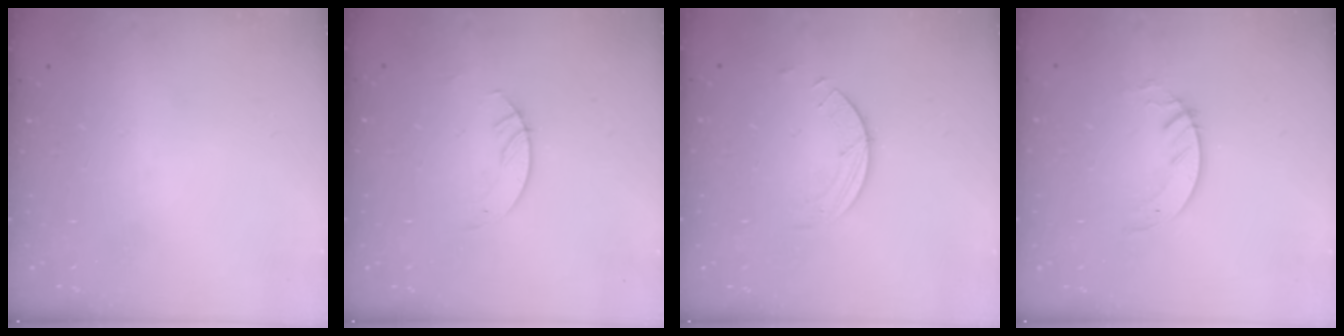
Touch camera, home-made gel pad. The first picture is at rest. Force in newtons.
{"total": 2.1, "press": 2.1, "slide": 0.2}
{"total": 1.5, "press": 1.5, "slide": 0.1}
{"total": 3.1, "press": 3.1, "slide": 0.2}